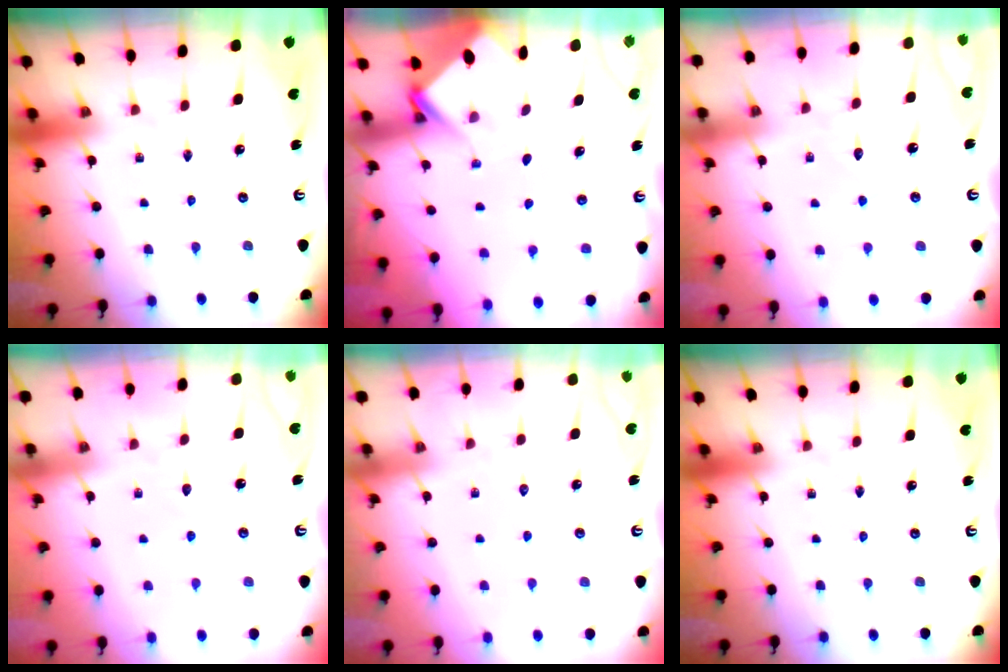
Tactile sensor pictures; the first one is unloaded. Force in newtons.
{"total": 3.9, "press": 3.9, "slide": 0.2}
{"total": 5.5, "press": 5.5, "slide": 0.6}
{"total": 2.7, "press": 2.7, "slide": 0.4}
{"total": 4.8, "press": 4.8, "slide": 0.7}
{"total": 0.0}